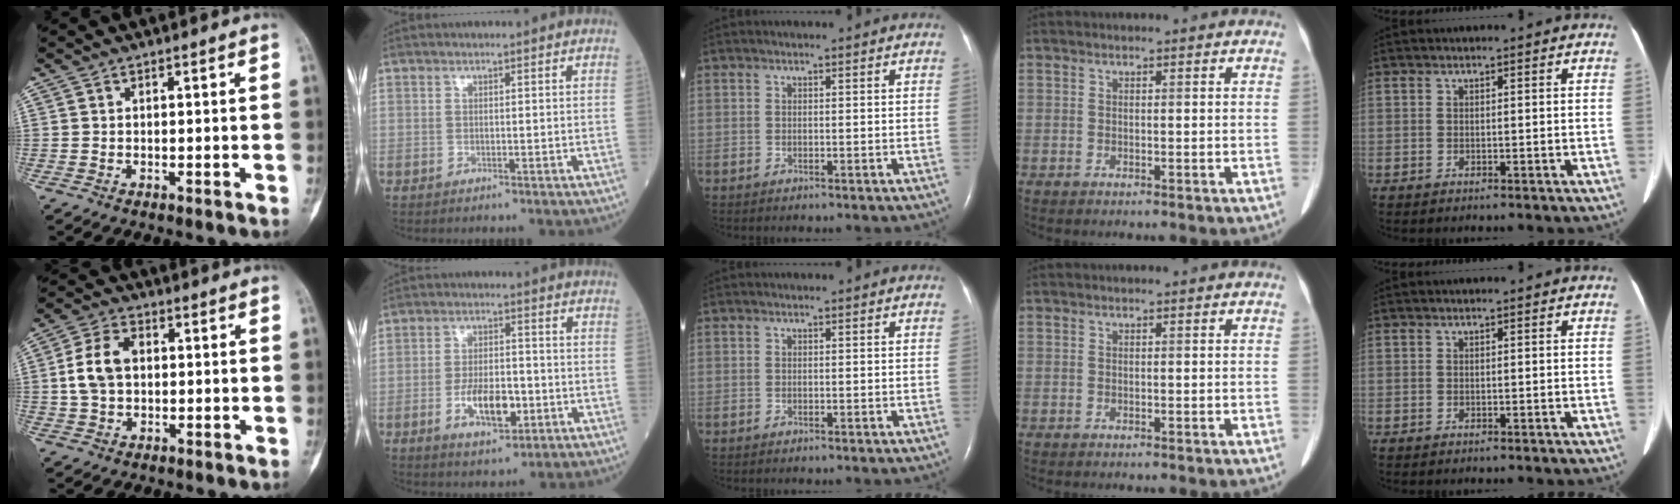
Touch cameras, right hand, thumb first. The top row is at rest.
{"thumb": {"total": 8.4, "force": [0.7, 5.8, 6.0], "torque": [-0.110, 0.017, 0.011]}, "index": {"total": 8.6, "force": [-2.9, 3.7, 7.3], "torque": [-0.140, 0.002, -0.043]}}